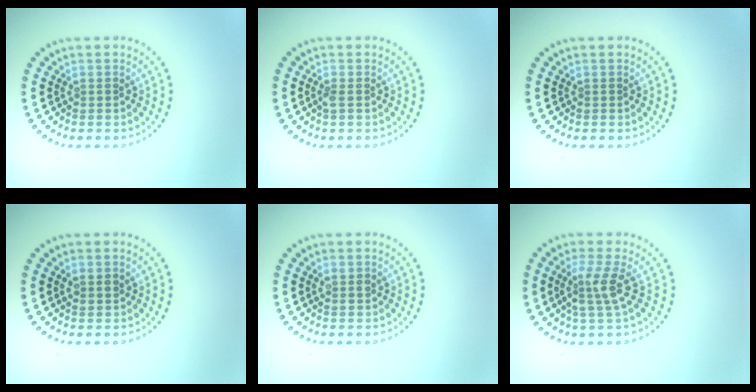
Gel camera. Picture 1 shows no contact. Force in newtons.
{"total": 0.6, "press": 0.6, "slide": 0.2}
{"total": 0.0}
{"total": 1.0, "press": 1.0, "slide": 0.4}
{"total": 0.9, "press": 0.9, "slide": 0.3}
{"total": 2.7, "press": 2.1, "slide": 1.8}